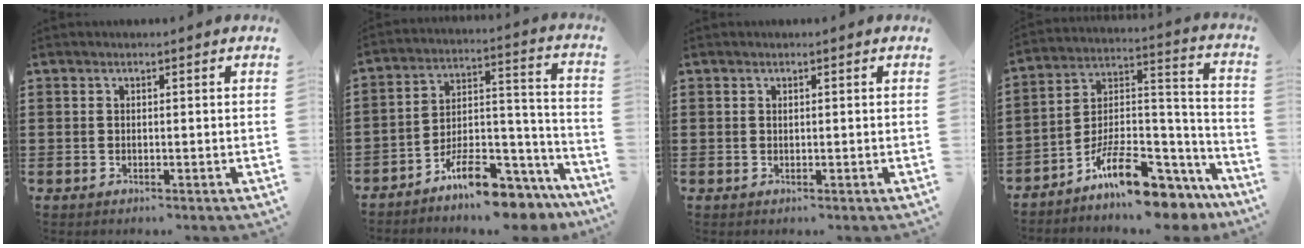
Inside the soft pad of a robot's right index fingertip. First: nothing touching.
{"total": 10.6, "force": [-9.5, 2.4, 4.0], "torque": [-0.050, 0.038, -0.178]}
{"total": 0.0}
{"total": 12.0, "force": [-9.8, 3.2, 6.1], "torque": [-0.097, 0.036, -0.186]}